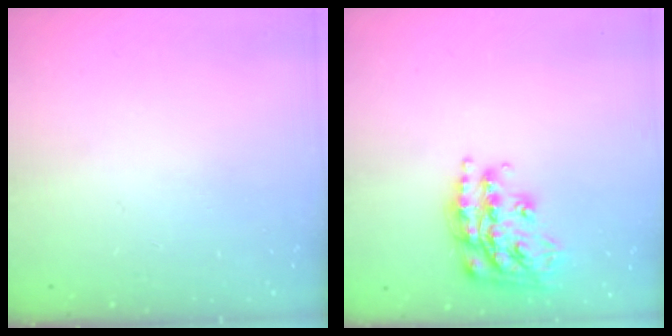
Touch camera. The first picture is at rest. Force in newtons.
{"total": 17.9, "press": 17.8, "slide": 1.1}